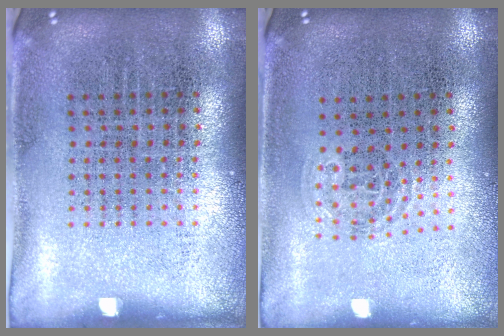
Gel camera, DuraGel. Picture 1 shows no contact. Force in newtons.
{"total": 0.8, "press": 0.6, "slide": 0.6}